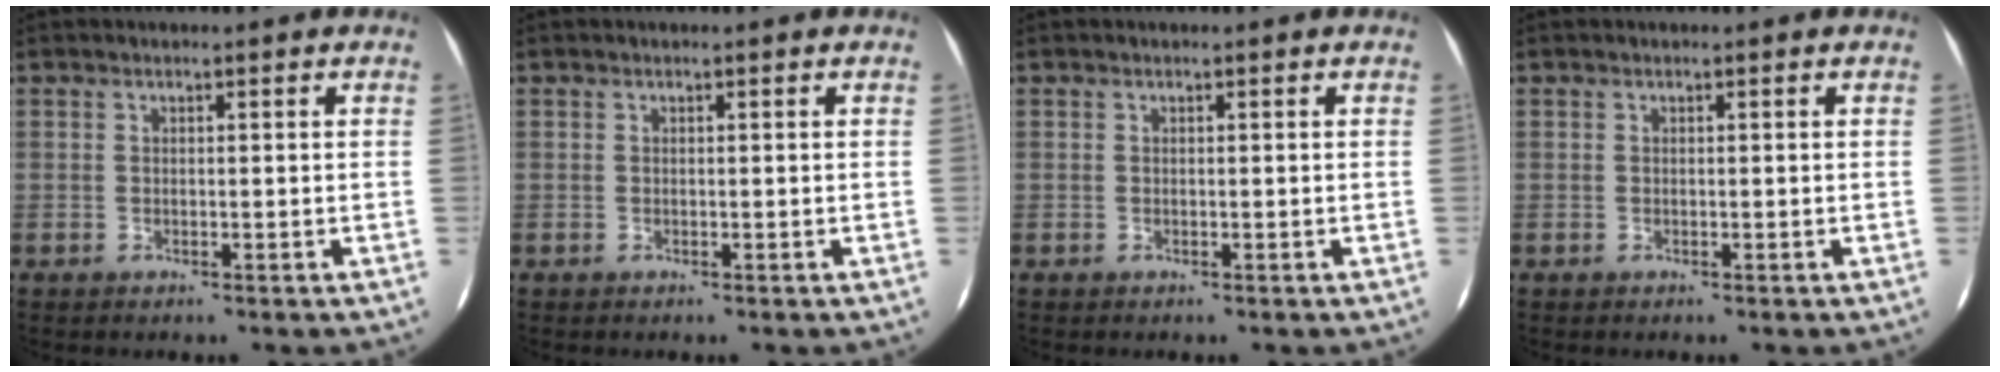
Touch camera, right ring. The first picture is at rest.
{"total": 0.0}
{"total": 0.0}
{"total": 0.0}